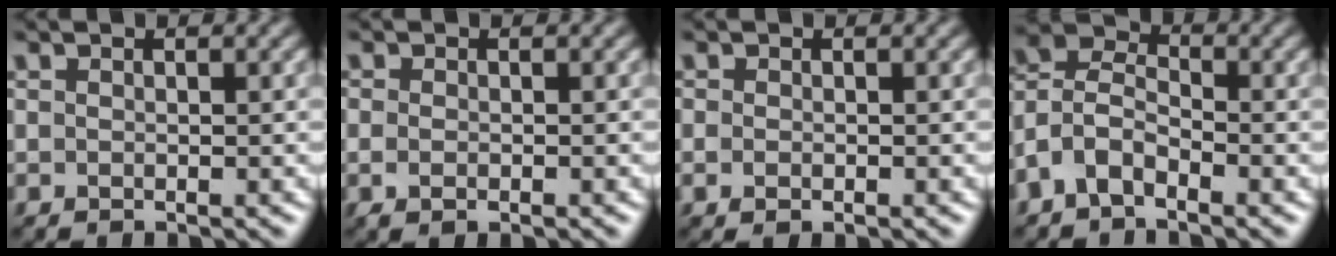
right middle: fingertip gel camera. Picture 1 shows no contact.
{"total": 1.6, "force": [-0.5, 0.7, 1.3], "torque": [-0.026, -0.007, -0.008]}
{"total": 1.2, "force": [-0.4, 0.6, 1.0], "torque": [-0.022, -0.007, -0.006]}
{"total": 4.8, "force": [-2.5, 2.7, 3.0], "torque": [-0.064, 0.011, -0.066]}